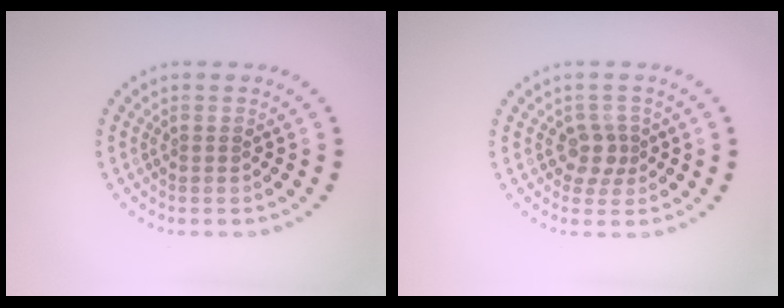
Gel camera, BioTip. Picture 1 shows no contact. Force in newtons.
{"total": 2.1, "press": 1.8, "slide": 1.0}